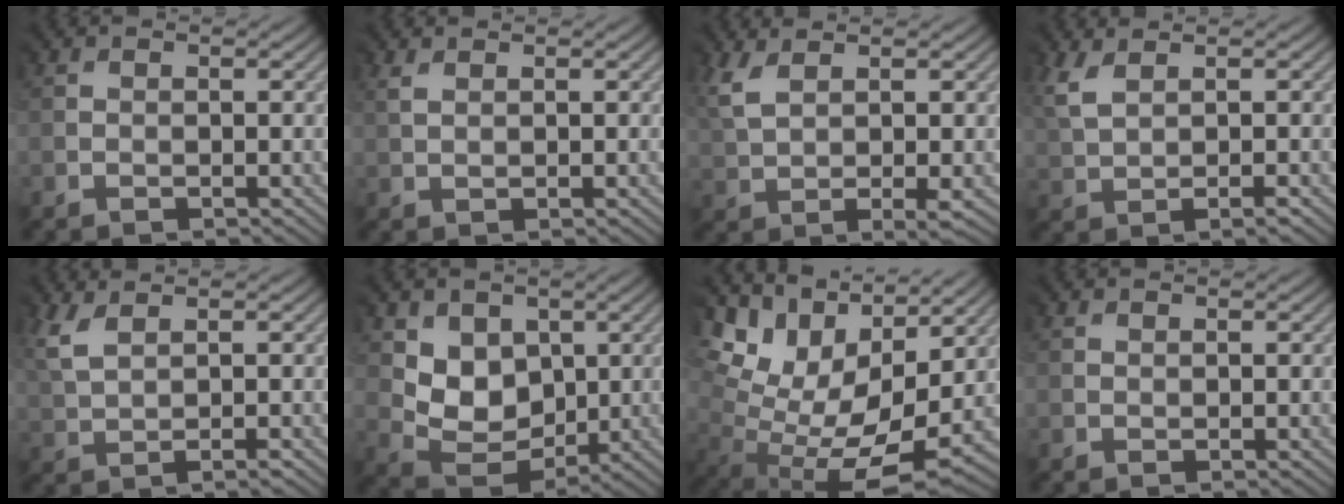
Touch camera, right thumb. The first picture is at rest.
{"total": 1.7, "force": [1.3, 0.2, 1.0], "torque": [-0.026, 0.003, 0.028]}
{"total": 5.1, "force": [2.3, 1.9, 4.2], "torque": [-0.109, -0.004, 0.052]}
{"total": 3.6, "force": [2.1, 1.1, 2.6], "torque": [-0.073, 0.005, 0.043]}
{"total": 4.1, "force": [2.4, 1.5, 2.9], "torque": [-0.086, 0.004, 0.051]}
{"total": 5.9, "force": [2.5, 4.8, 2.2], "torque": [-0.069, -0.015, 0.040]}
{"total": 12.4, "force": [4.5, 7.1, 9.0], "torque": [-0.173, 0.006, 0.104]}
{"total": 0.6, "force": [0.5, 0.2, 0.1], "torque": [-0.002, 0.001, 0.012]}